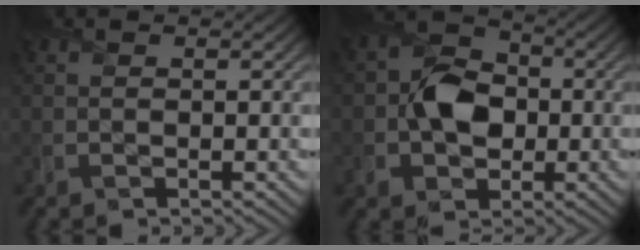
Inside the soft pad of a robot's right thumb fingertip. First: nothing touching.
{"total": 6.8, "force": [-0.6, 5.4, 4.1], "torque": [-0.071, 0.008, -0.023]}